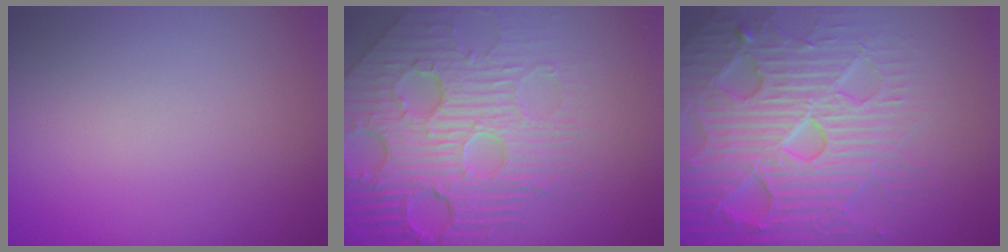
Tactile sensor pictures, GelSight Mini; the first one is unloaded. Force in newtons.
{"total": 7.9, "press": 5.6, "slide": 5.5}
{"total": 7.4, "press": 7.3, "slide": 1.6}